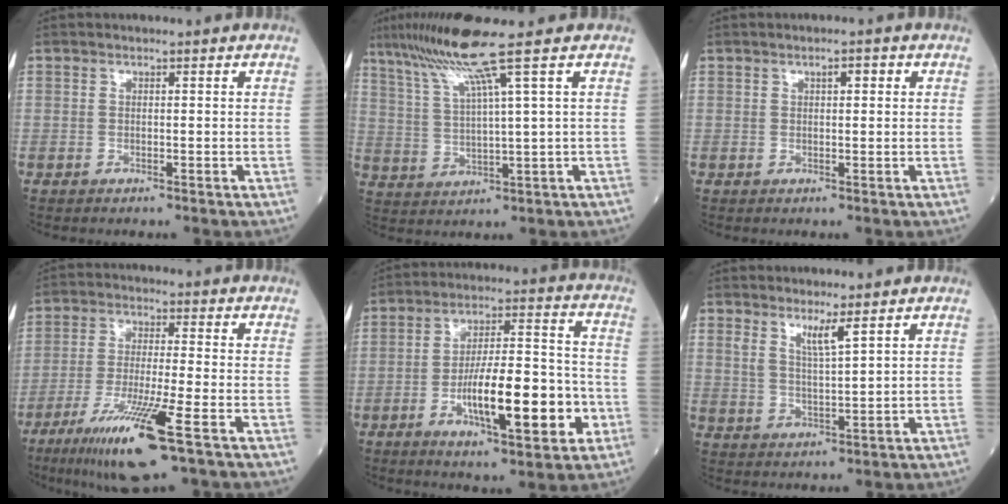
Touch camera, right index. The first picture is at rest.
{"total": 9.4, "force": [6.0, -2.4, 6.8], "torque": [-0.135, 0.005, 0.117]}
{"total": 1.8, "force": [0.7, 0.6, 1.5], "torque": [-0.026, 0.004, 0.010]}
{"total": 12.9, "force": [-6.9, 0.1, 10.9], "torque": [-0.214, -0.034, -0.121]}
{"total": 15.8, "force": [-5.0, 3.8, 14.5], "torque": [-0.242, 0.009, -0.076]}
{"total": 3.7, "force": [2.4, -0.1, 2.9], "torque": [-0.057, -0.013, 0.048]}